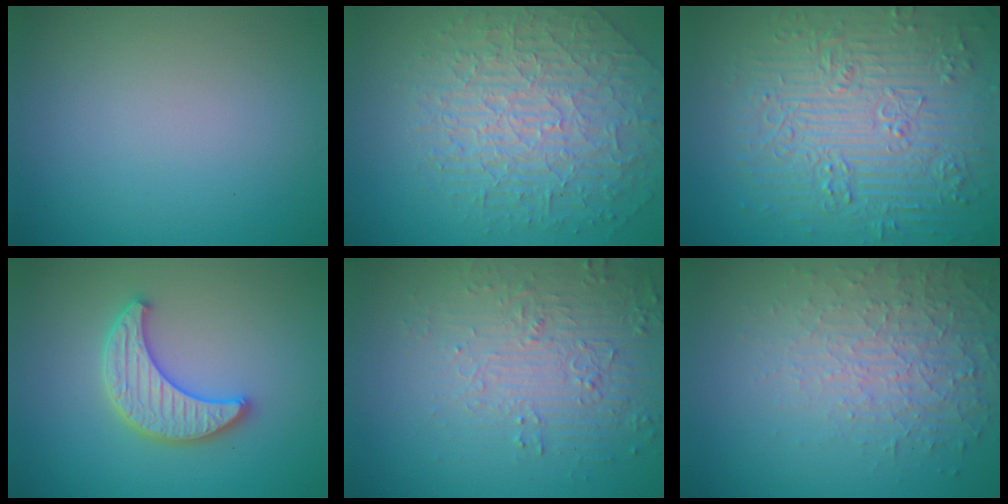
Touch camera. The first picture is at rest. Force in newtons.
{"total": 6.1, "press": 5.3, "slide": 3.1}
{"total": 9.3, "press": 6.9, "slide": 6.2}
{"total": 3.8, "press": 3.6, "slide": 1.0}
{"total": 4.5, "press": 3.9, "slide": 2.2}
{"total": 5.3, "press": 3.4, "slide": 4.0}